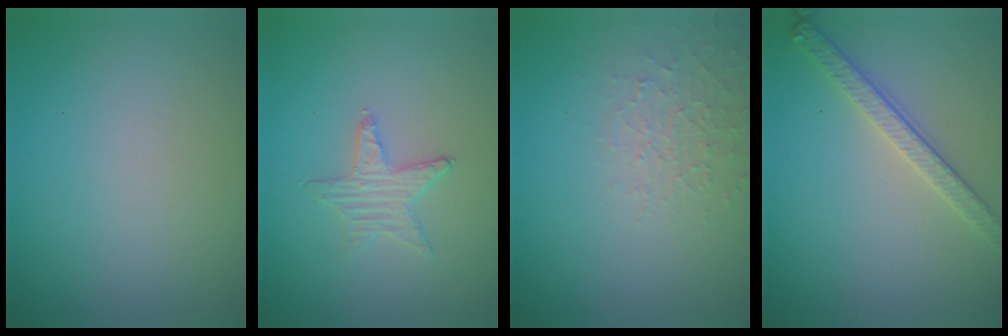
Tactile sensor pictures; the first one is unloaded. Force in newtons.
{"total": 1.2, "press": 1.2, "slide": 0.1}
{"total": 2.1, "press": 2.0, "slide": 0.5}
{"total": 2.7, "press": 2.6, "slide": 0.9}